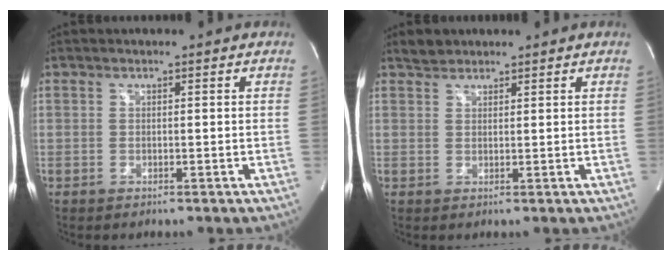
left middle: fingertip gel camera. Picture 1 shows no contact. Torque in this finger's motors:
{"motor_torque": [0.03, -0.31, -0.04, 0.01]}